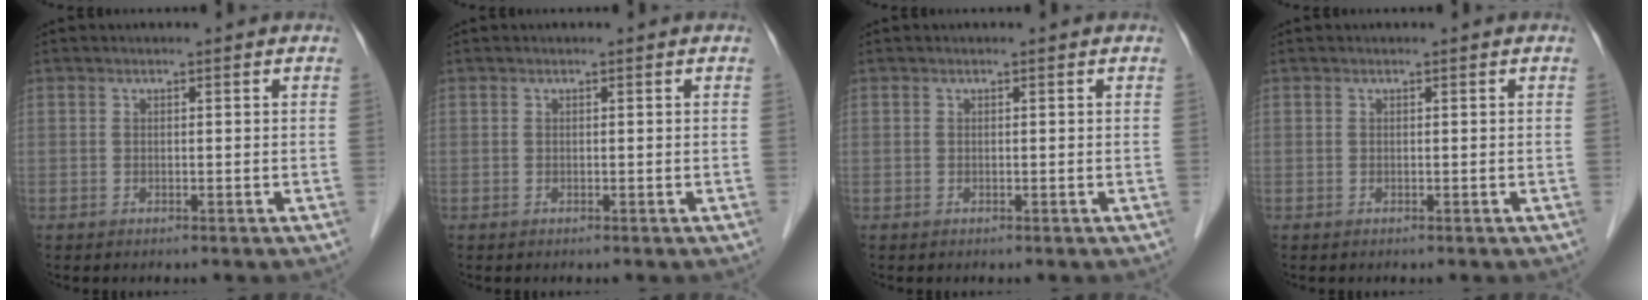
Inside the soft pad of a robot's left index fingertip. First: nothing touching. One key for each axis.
{"total": 0.0}
{"total": 0.0}
{"total": 0.0}